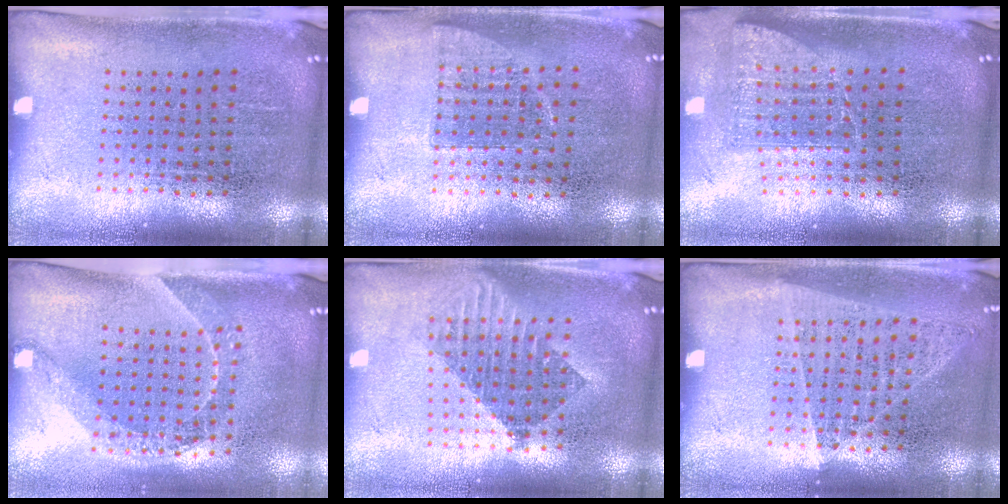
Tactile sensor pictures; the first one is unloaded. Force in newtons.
{"total": 0.7, "press": 0.6, "slide": 0.2}
{"total": 1.6, "press": 1.2, "slide": 1.0}
{"total": 1.5, "press": 1.2, "slide": 0.9}
{"total": 1.7, "press": 1.4, "slide": 1.0}
{"total": 1.0, "press": 1.0, "slide": 0.1}